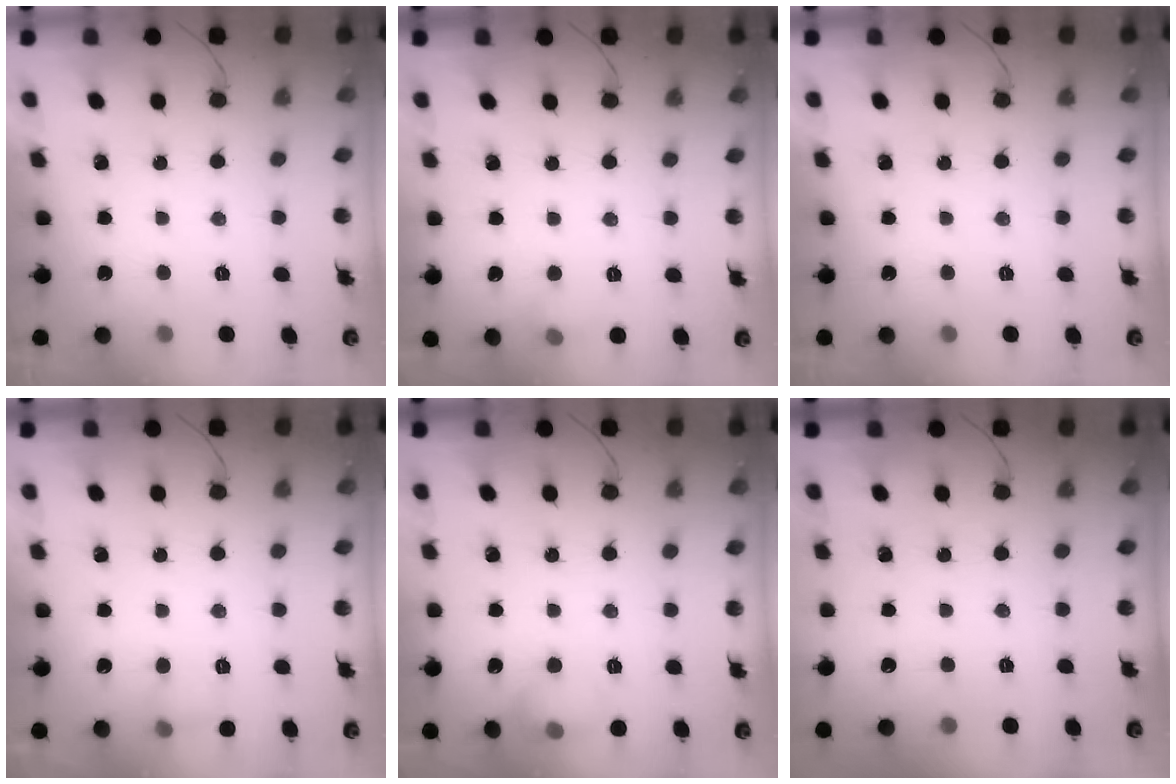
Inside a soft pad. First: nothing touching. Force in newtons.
{"total": 4.5, "press": 4.1, "slide": 1.8}
{"total": 0.0}
{"total": 5.0, "press": 4.7, "slide": 1.7}
{"total": 6.8, "press": 6.6, "slide": 1.3}
{"total": 0.0}